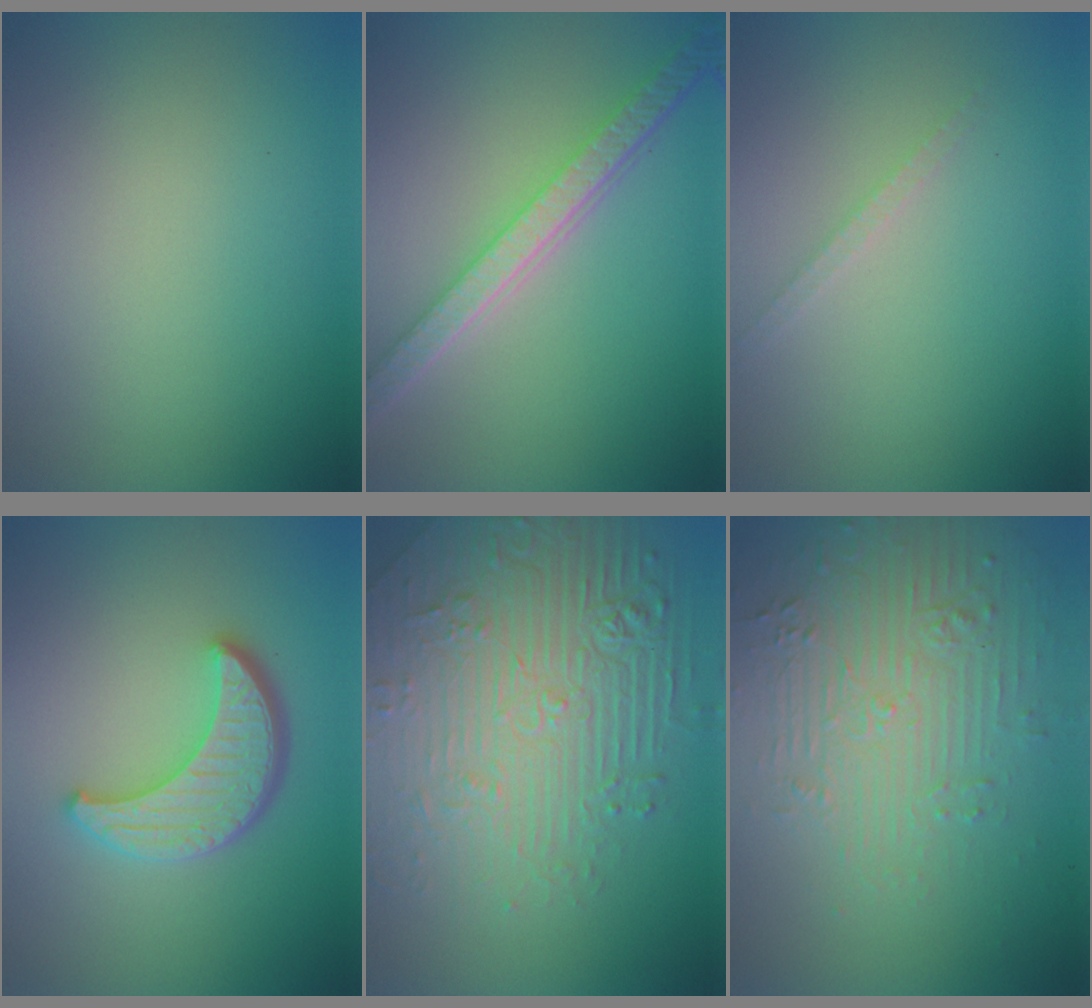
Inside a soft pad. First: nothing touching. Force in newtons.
{"total": 5.7, "press": 4.3, "slide": 3.7}
{"total": 1.1, "press": 1.1, "slide": 0.2}
{"total": 4.5, "press": 3.8, "slide": 2.5}
{"total": 8.0, "press": 6.1, "slide": 5.1}
{"total": 5.8, "press": 3.7, "slide": 4.4}